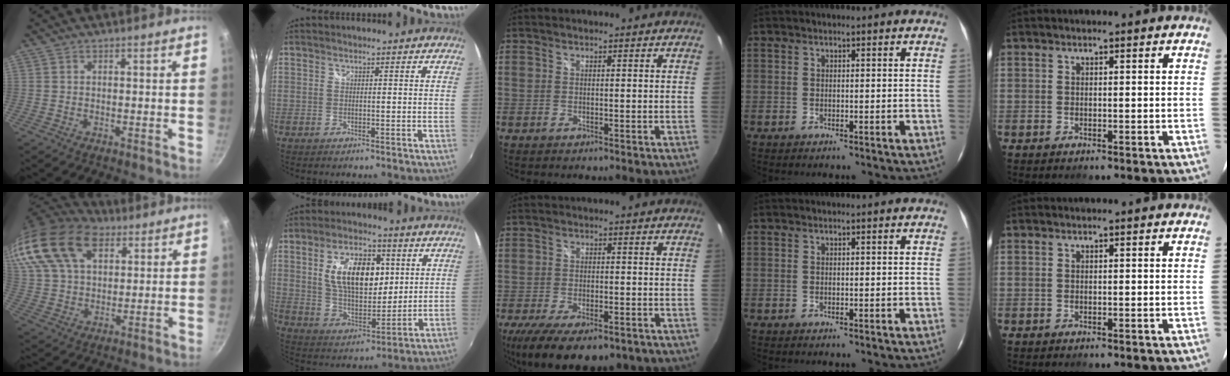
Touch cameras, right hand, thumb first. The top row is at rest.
{"thumb": {"total": 21.9, "force": [12.6, 12.8, 12.6], "torque": [-0.246, -0.003, 0.232]}, "index": {"total": 15.0, "force": [4.1, 8.1, 11.9], "torque": [-0.209, 0.010, 0.081]}, "middle": {"total": 14.8, "force": [-9.8, 6.0, 9.3], "torque": [-0.198, -0.049, -0.148]}}